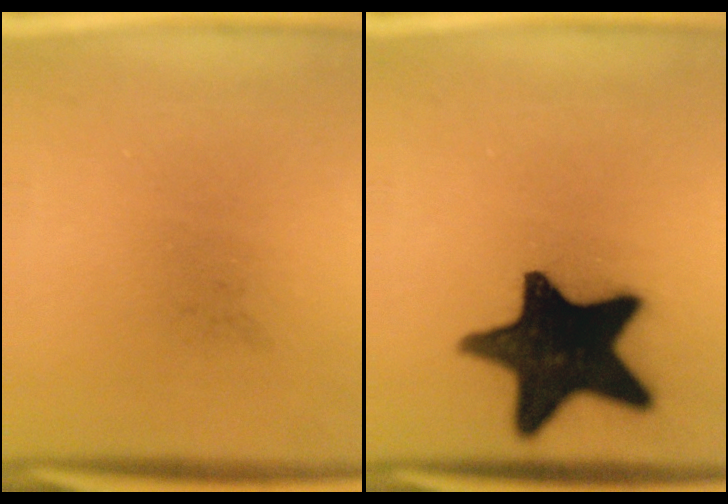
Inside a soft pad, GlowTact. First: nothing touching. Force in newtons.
{"total": 20.0}